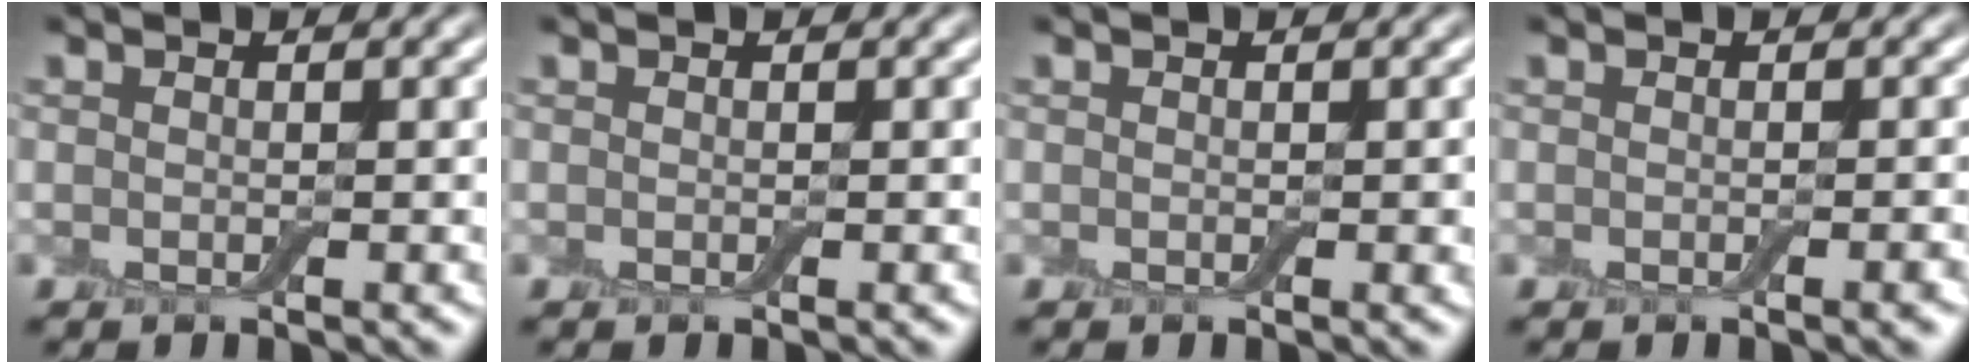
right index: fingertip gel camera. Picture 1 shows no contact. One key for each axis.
{"total": 0.0}
{"total": 0.5, "fx": 0.0, "fy": 0.4, "fz": 0.3, "tx": -0.005, "ty": -0.002, "tz": 0.001}
{"total": 1.2, "fx": -0.4, "fy": 0.2, "fz": 1.1, "tx": -0.010, "ty": 0.001, "tz": -0.007}